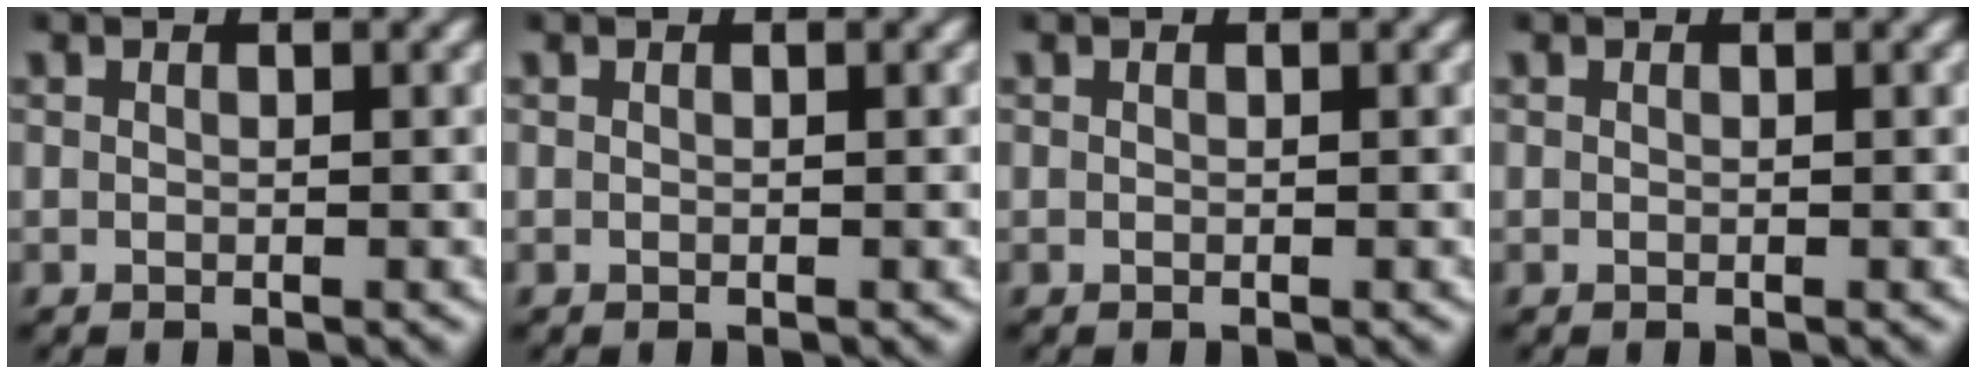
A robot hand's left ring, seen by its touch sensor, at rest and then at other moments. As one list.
[{"total": 0.0}, {"total": 0.0}, {"total": 0.0}]